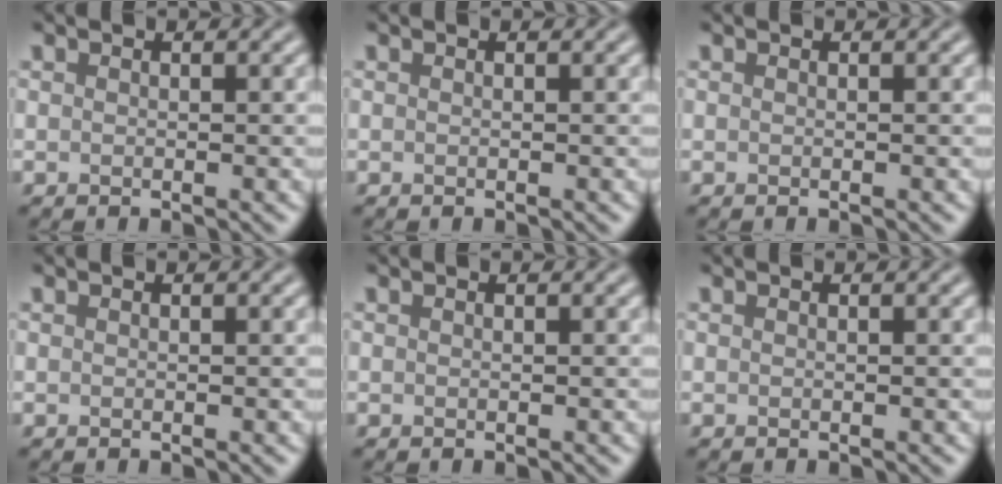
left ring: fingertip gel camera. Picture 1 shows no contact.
{"total": 0.0}
{"total": 0.0}
{"total": 0.0}
{"total": 0.0}
{"total": 0.0}